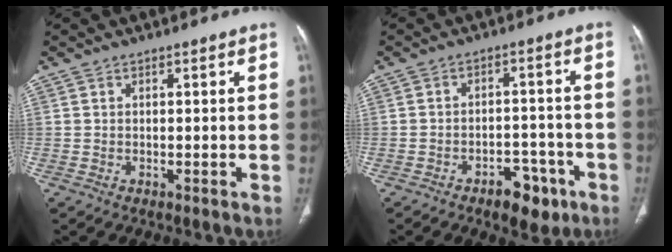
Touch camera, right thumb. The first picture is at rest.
{"total": 7.8, "force": [-4.6, 4.3, 4.6], "torque": [-0.036, 0.030, -0.062]}